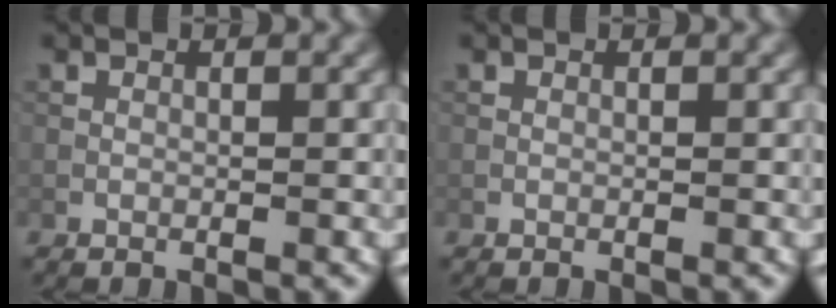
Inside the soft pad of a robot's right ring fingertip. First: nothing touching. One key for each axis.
{"total": 0.0}